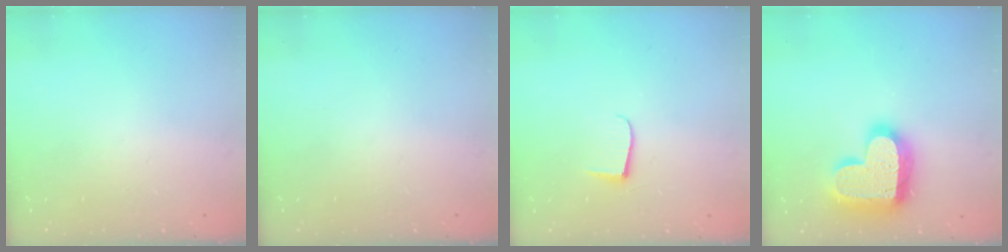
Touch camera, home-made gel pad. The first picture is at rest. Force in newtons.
{"total": 0.0}
{"total": 5.1, "press": 5.0, "slide": 0.6}
{"total": 22.1, "press": 22.0, "slide": 1.5}